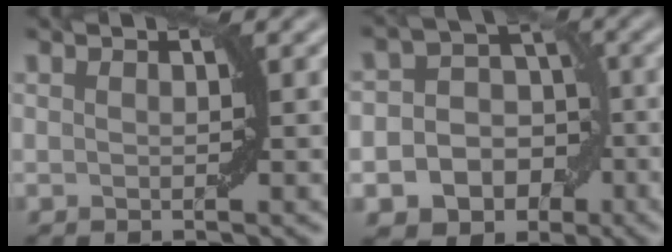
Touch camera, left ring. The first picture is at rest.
{"total": 10.1, "force": [-4.0, 8.7, 3.2], "torque": [-0.039, -0.006, -0.076]}